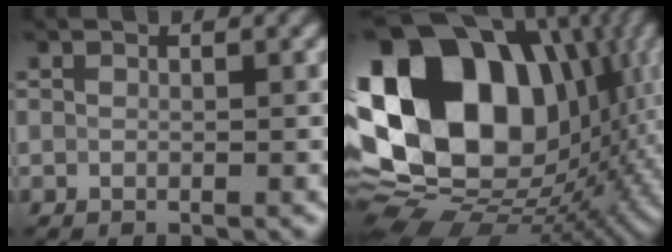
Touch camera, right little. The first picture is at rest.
{"total": 20.4, "force": [3.2, 14.6, 13.8], "torque": [-0.289, 0.023, 0.064]}